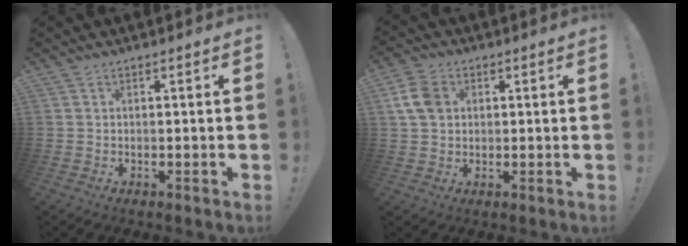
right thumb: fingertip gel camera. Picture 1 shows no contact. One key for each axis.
{"total": 8.8, "fx": 2.1, "fy": 6.7, "fz": 5.3, "tx": -0.108, "ty": 0.006, "tz": 0.041}